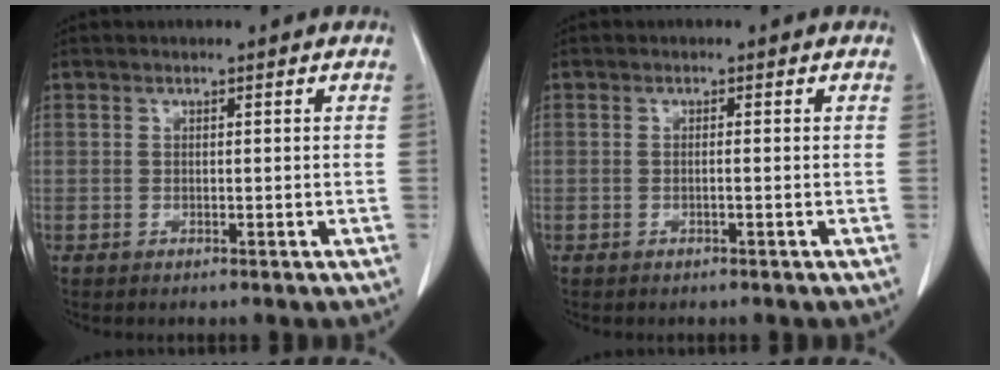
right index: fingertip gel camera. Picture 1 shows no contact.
{"total": 0.6, "force": [-0.1, 0.0, 0.5], "torque": [-0.009, 0.001, -0.002]}